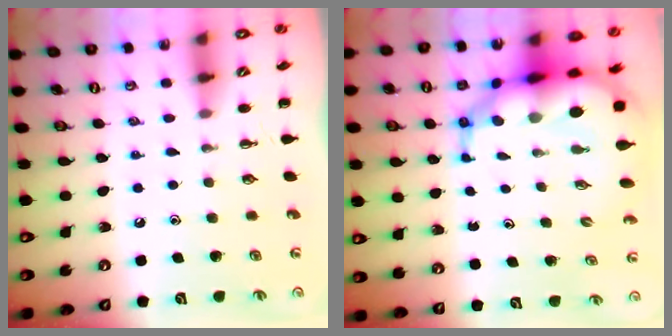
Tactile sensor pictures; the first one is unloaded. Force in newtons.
{"total": 12.7, "press": 12.2, "slide": 3.7}